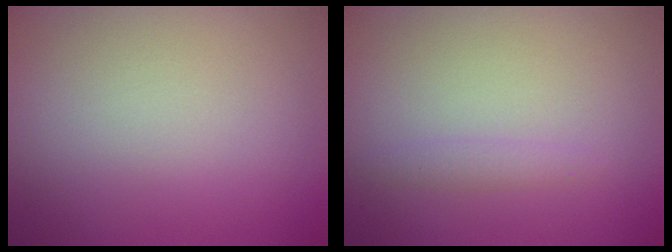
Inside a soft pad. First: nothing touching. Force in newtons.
{"total": 1.1, "press": 1.1, "slide": 0.0}